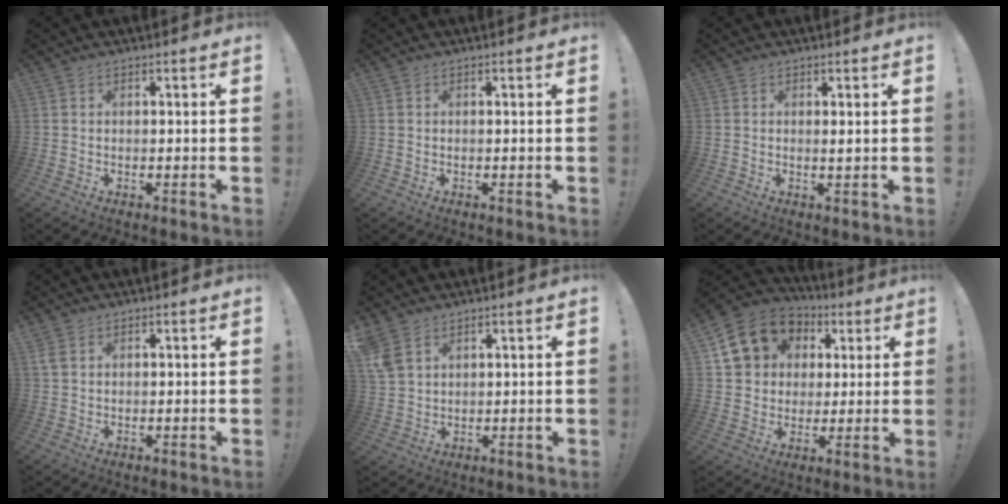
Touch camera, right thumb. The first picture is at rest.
{"total": 0.0}
{"total": 0.9, "force": [0.4, -0.1, 0.8], "torque": [-0.002, -0.007, 0.004]}
{"total": 2.4, "force": [1.3, 1.4, 1.4], "torque": [-0.023, 0.001, 0.024]}
{"total": 5.9, "force": [3.8, 3.5, 2.8], "torque": [-0.063, -0.013, 0.077]}
{"total": 14.9, "force": [5.8, 12.3, 5.9], "torque": [-0.086, -0.020, 0.125]}